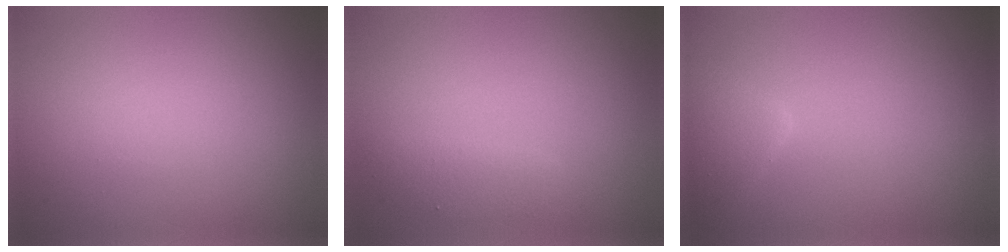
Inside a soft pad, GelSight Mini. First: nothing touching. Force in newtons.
{"total": 1.6, "press": 1.6, "slide": 0.1}
{"total": 2.5, "press": 2.5, "slide": 0.2}